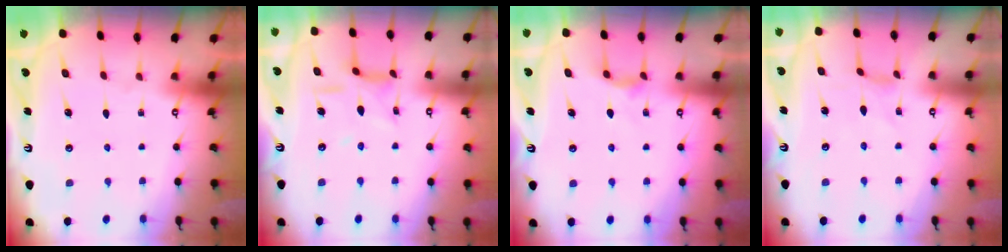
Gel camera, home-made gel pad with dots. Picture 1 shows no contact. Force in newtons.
{"total": 8.7, "press": 8.6, "slide": 0.7}
{"total": 4.4, "press": 4.4, "slide": 0.7}
{"total": 0.0}